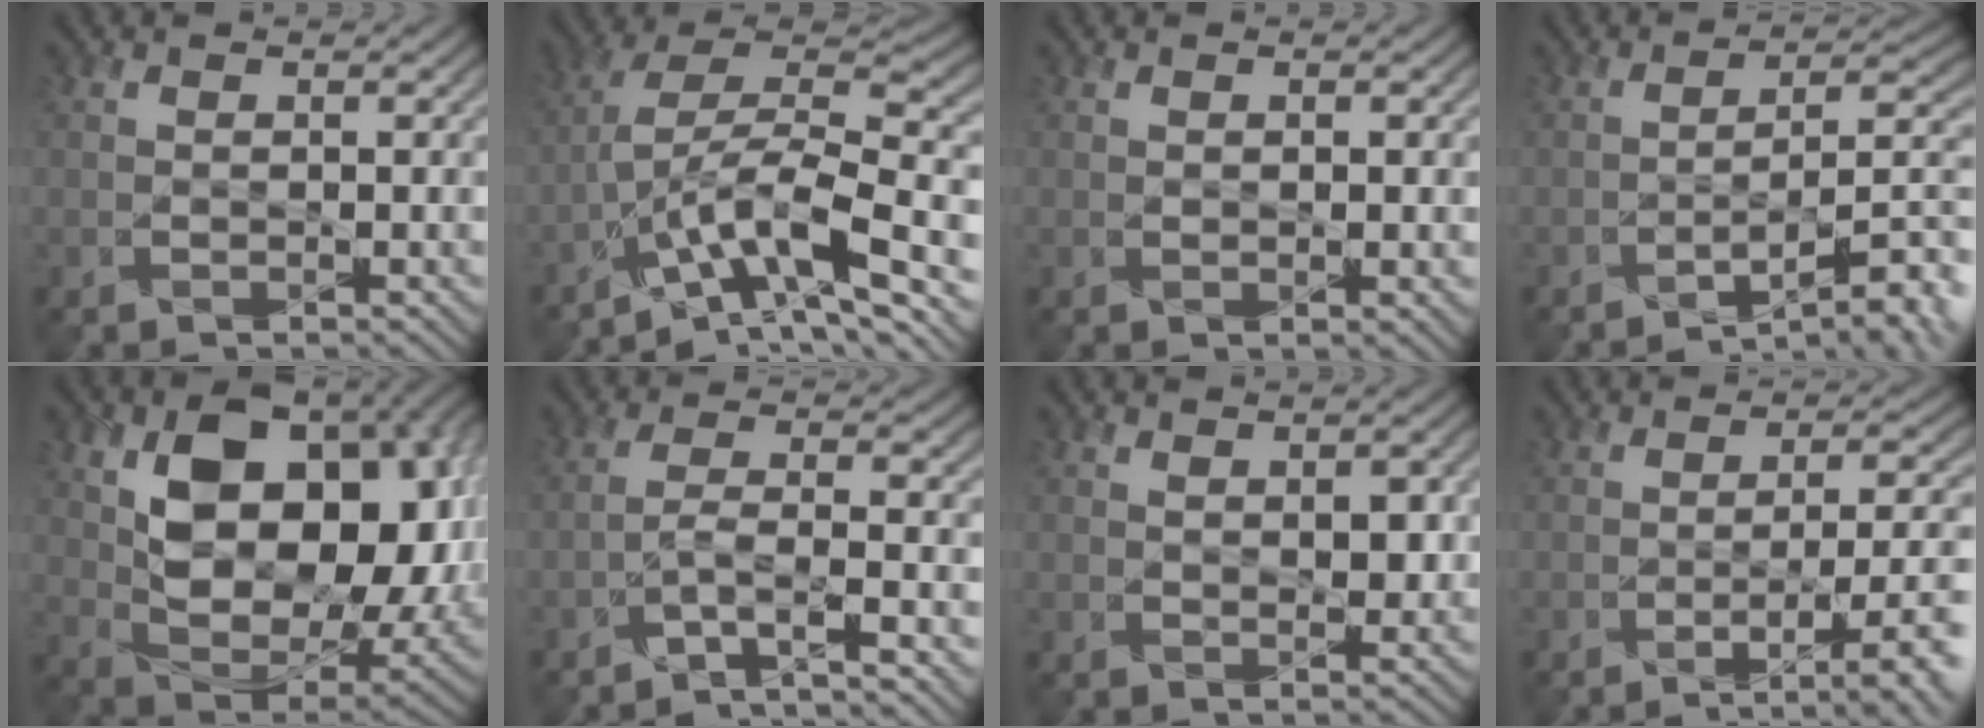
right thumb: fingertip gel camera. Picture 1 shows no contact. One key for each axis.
{"total": 12.7, "fx": -5.9, "fy": 4.2, "fz": 10.5, "tx": -0.185, "ty": 0.004, "tz": -0.113}
{"total": 1.3, "fx": 0.2, "fy": 0.4, "fz": 1.2, "tx": -0.019, "ty": -0.003, "tz": 0.007}
{"total": 9.7, "fx": -5.9, "fy": 2.5, "fz": 7.3, "tx": -0.106, "ty": 0.002, "tz": -0.092}
{"total": 16.6, "fx": 3.6, "fy": 10.5, "fz": 12.3, "tx": -0.196, "ty": -0.014, "tz": 0.074}
{"total": 4.5, "fx": -3.0, "fy": 0.5, "fz": 3.3, "tx": -0.058, "ty": 0.010, "tz": -0.074}
{"total": 3.4, "fx": 0.8, "fy": 1.8, "fz": 2.8, "tx": -0.053, "ty": -0.002, "tz": 0.017}
{"total": 7.5, "fx": -3.3, "fy": 1.9, "fz": 6.4, "tx": -0.101, "ty": -0.005, "tz": -0.044}